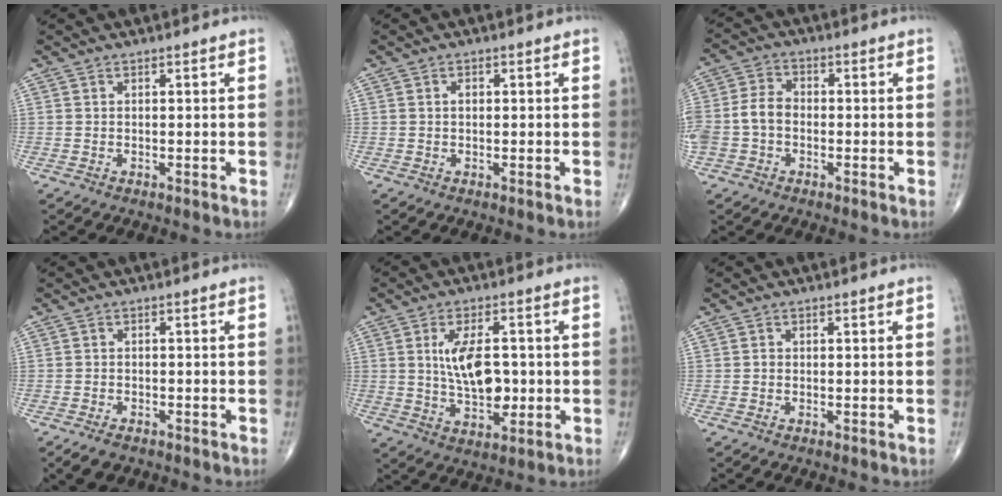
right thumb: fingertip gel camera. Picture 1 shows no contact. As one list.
[{"total": 0.9, "force": [0.1, 0.6, 0.6], "torque": [-0.007, 0.002, -0.002]}, {"total": 8.3, "force": [-1.6, 6.2, 5.4], "torque": [-0.115, 0.027, -0.037]}, {"total": 3.8, "force": [-2.6, 2.0, 1.8], "torque": [-0.028, 0.002, -0.040]}, {"total": 10.4, "force": [0.6, 5.4, 8.8], "torque": [-0.141, -0.004, 0.018]}, {"total": 0.5, "force": [-0.1, 0.5, 0.3], "torque": [-0.003, 0.002, -0.005]}]